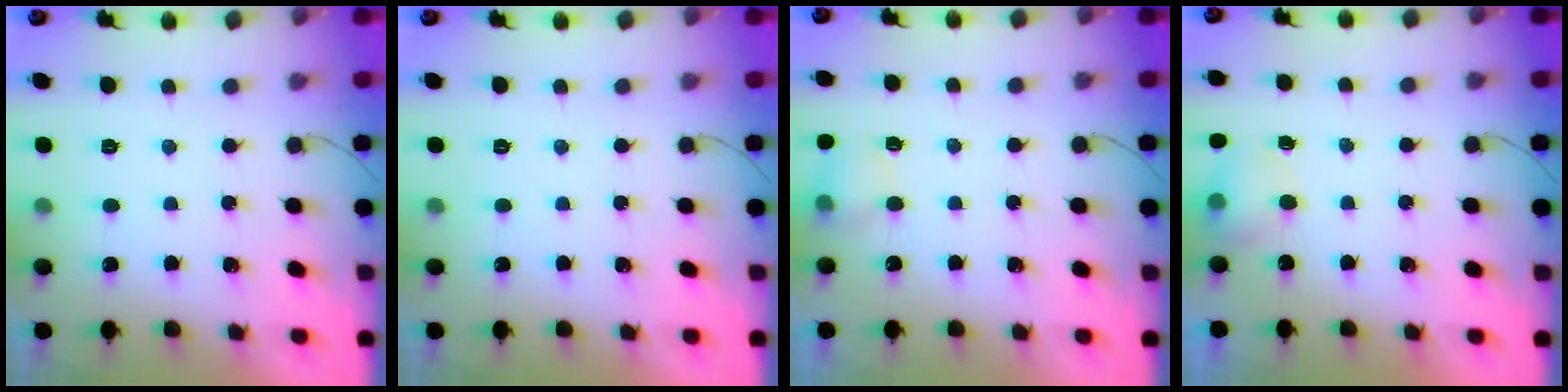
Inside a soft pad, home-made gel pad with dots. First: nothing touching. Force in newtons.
{"total": 0.0}
{"total": 5.3, "press": 5.0, "slide": 1.7}
{"total": 4.8, "press": 4.6, "slide": 1.0}